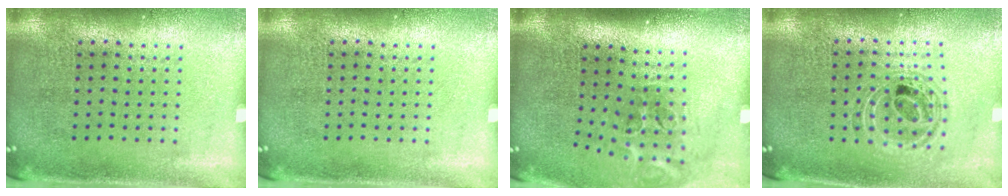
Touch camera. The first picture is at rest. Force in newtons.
{"total": 0.0}
{"total": 2.0, "press": 1.2, "slide": 1.6}
{"total": 0.9, "press": 0.8, "slide": 0.2}